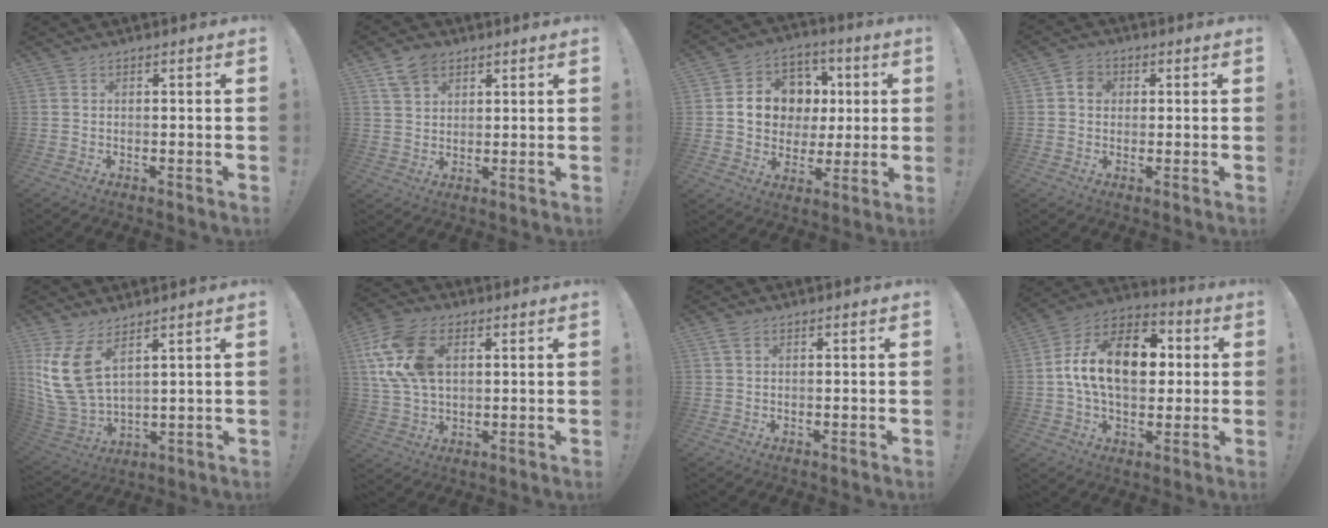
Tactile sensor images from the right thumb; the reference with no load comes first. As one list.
[{"total": 7.9, "force": [5.0, 5.3, 3.0], "torque": [-0.044, -0.021, 0.097]}, {"total": 13.9, "force": [1.8, 12.4, 6.0], "torque": [-0.071, 0.001, 0.055]}, {"total": 4.5, "force": [0.7, 4.0, 2.1], "torque": [-0.030, 0.007, 0.012]}, {"total": 12.6, "force": [6.5, 6.2, 8.9], "torque": [-0.187, -0.041, 0.125]}, {"total": 16.5, "force": [4.7, 11.0, 11.4], "torque": [-0.219, -0.003, 0.089]}, {"total": 1.3, "force": [0.6, 0.7, 0.9], "torque": [-0.019, 0.002, 0.011]}, {"total": 19.4, "force": [2.1, 12.4, 14.8], "torque": [-0.237, 0.009, 0.039]}]